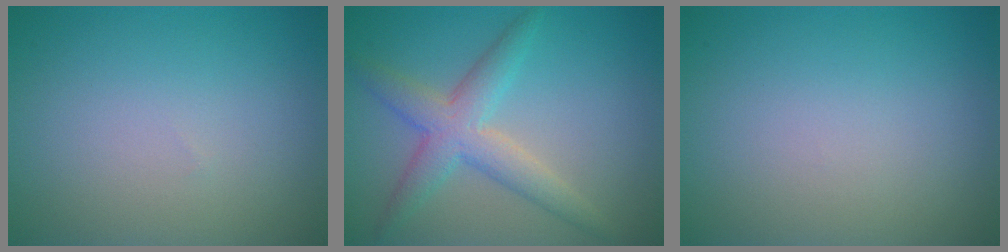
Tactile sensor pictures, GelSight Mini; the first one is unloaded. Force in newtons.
{"total": 4.3, "press": 4.3, "slide": 0.3}
{"total": 0.0}